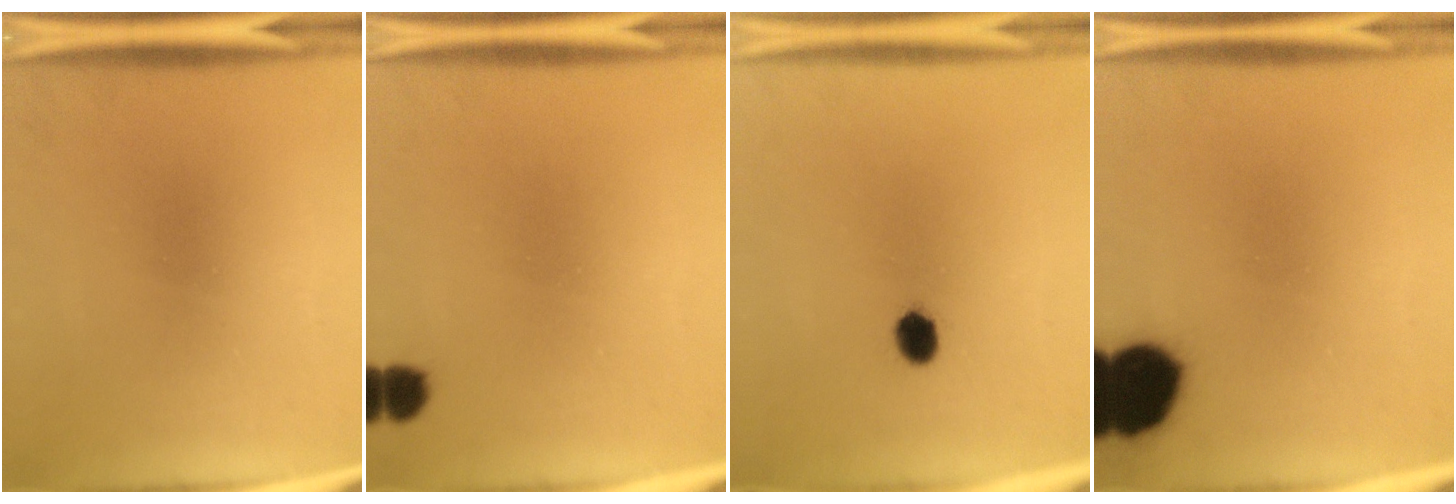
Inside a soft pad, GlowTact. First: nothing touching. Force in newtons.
{"total": 2.8}
{"total": 3.5}
{"total": 14.9}